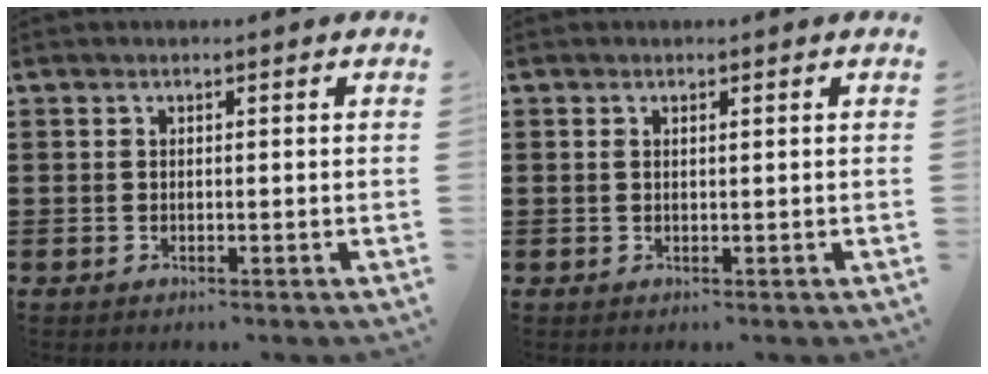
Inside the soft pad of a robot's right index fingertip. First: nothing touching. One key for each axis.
{"total": 0.7, "fx": 0.3, "fy": 0.2, "fz": 0.6, "tx": -0.013, "ty": 0.001, "tz": 0.005}